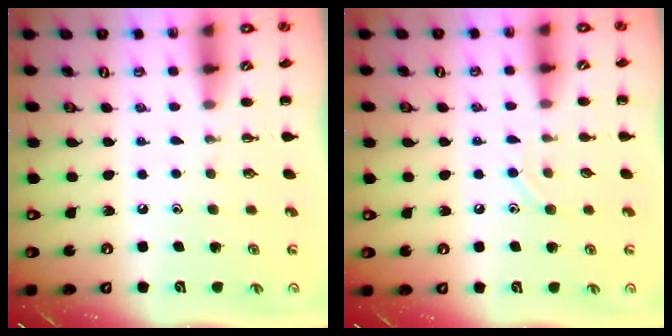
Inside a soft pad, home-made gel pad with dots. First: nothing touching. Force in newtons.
{"total": 4.9, "press": 4.6, "slide": 1.5}